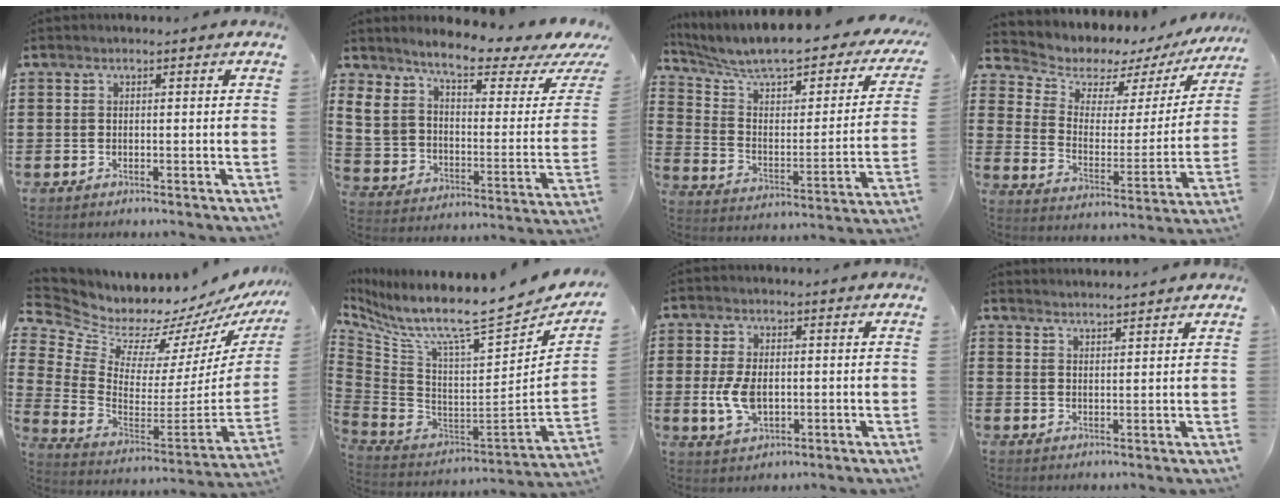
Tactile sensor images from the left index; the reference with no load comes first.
{"total": 5.7, "force": [4.0, 2.2, 3.4], "torque": [-0.087, -0.031, 0.067]}
{"total": 7.9, "force": [6.5, 1.6, 4.3], "torque": [-0.113, -0.052, 0.107]}
{"total": 4.8, "force": [4.1, 2.4, 0.6], "torque": [-0.037, -0.039, 0.063]}
{"total": 6.4, "force": [5.7, 2.9, 0.1], "torque": [-0.041, -0.066, 0.096]}
{"total": 11.1, "force": [8.0, 1.1, 7.7], "torque": [-0.162, -0.079, 0.126]}
{"total": 6.0, "force": [-0.3, 3.6, 4.7], "torque": [-0.116, 0.000, -0.011]}
{"total": 2.3, "force": [2.2, -0.4, -0.3], "torque": [-0.001, -0.005, 0.043]}